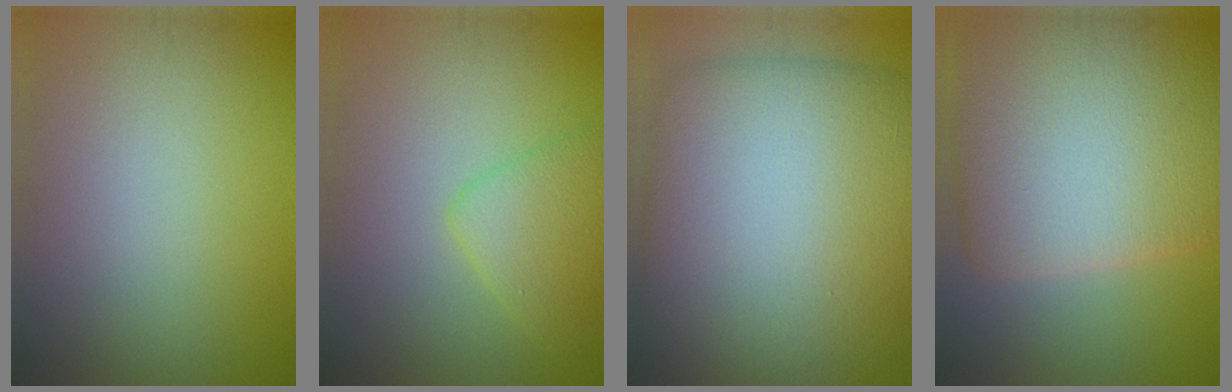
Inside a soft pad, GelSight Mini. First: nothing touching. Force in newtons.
{"total": 3.3, "press": 3.3, "slide": 0.2}
{"total": 16.6, "press": 16.6, "slide": 0.4}
{"total": 13.2, "press": 13.2, "slide": 0.2}